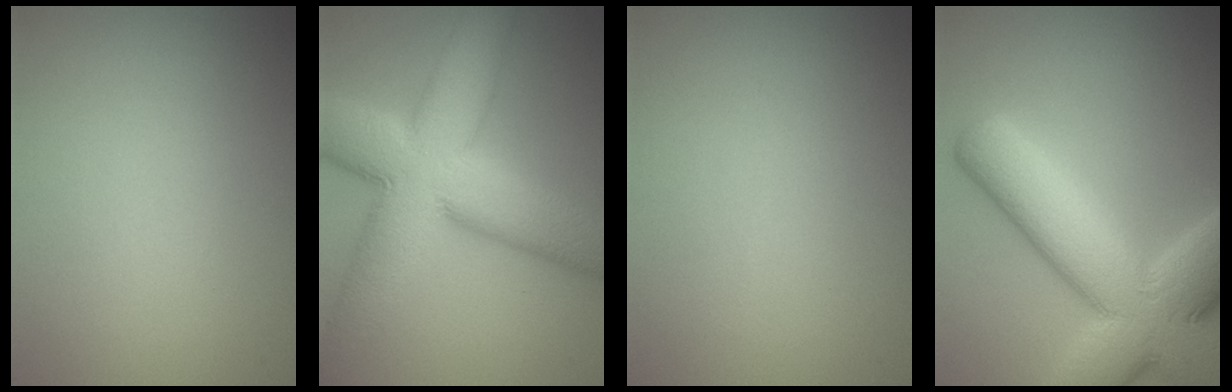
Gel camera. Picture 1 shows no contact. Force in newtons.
{"total": 12.7, "press": 12.6, "slide": 0.4}
{"total": 0.0}
{"total": 11.8, "press": 11.8, "slide": 0.4}